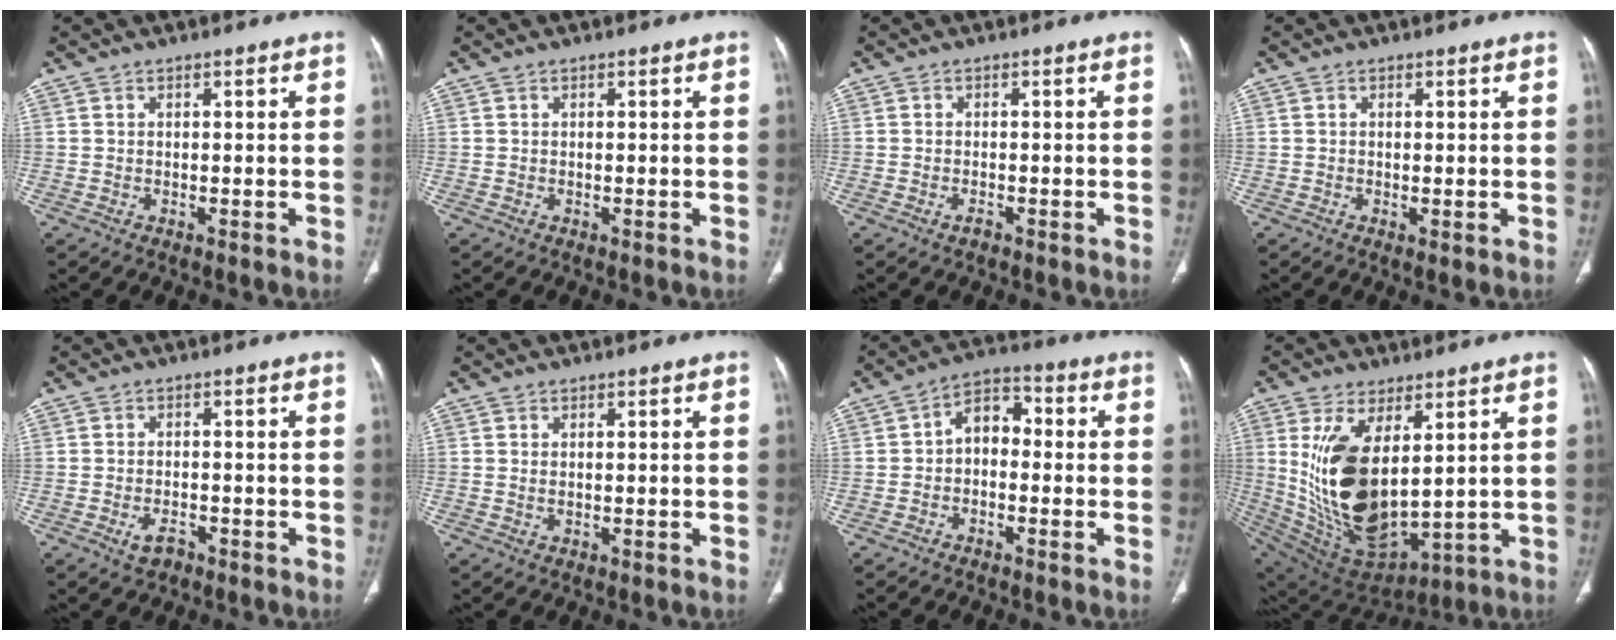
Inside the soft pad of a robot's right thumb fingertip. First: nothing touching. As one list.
[{"total": 0.0}, {"total": 1.0, "force": [-0.7, 0.5, 0.6], "torque": [-0.013, 0.002, -0.012]}, {"total": 0.8, "force": [-0.1, 0.2, 0.8], "torque": [-0.018, -0.006, 0.000]}, {"total": 2.8, "force": [-1.6, 1.6, 1.6], "torque": [-0.029, 0.008, -0.022]}, {"total": 0.7, "force": [0.2, 0.4, 0.6], "torque": [-0.016, 0.001, 0.009]}, {"total": 6.6, "force": [-0.6, 4.6, 4.7], "torque": [-0.055, 0.030, -0.026]}, {"total": 19.4, "force": [4.1, 9.5, 16.4], "torque": [-0.309, -0.034, 0.107]}]